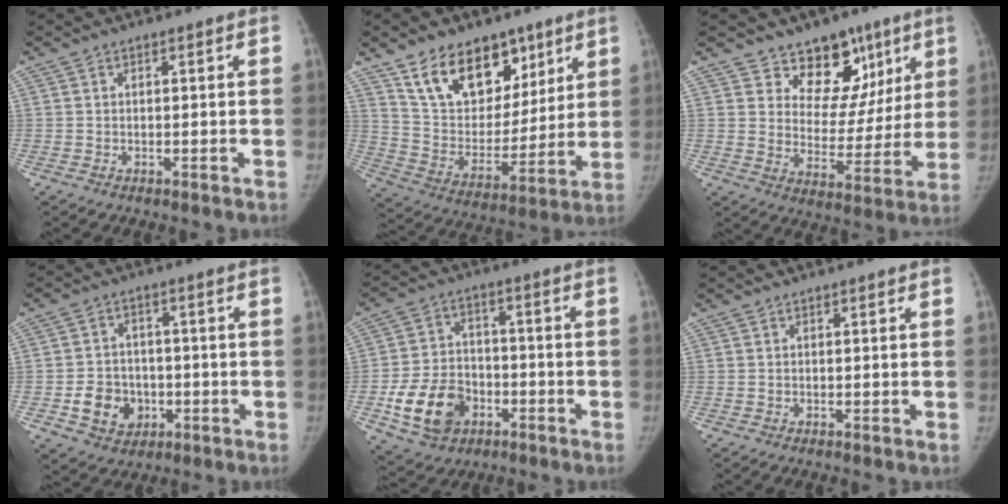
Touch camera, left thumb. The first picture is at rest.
{"total": 18.8, "force": [11.6, 11.5, 9.2], "torque": [-0.100, -0.059, 0.210]}
{"total": 14.0, "force": [8.9, 9.3, 5.4], "torque": [-0.004, -0.039, 0.137]}
{"total": 8.5, "force": [-2.3, 7.3, 3.8], "torque": [-0.035, 0.012, -0.031]}
{"total": 13.0, "force": [-4.9, 9.7, 7.1], "torque": [-0.105, 0.021, -0.080]}
{"total": 0.0}